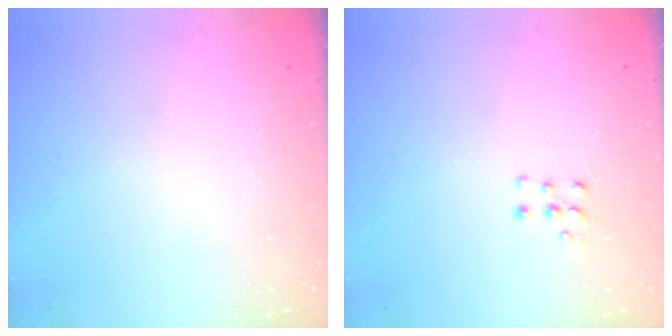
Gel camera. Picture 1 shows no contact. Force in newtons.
{"total": 3.3, "press": 3.3, "slide": 0.5}